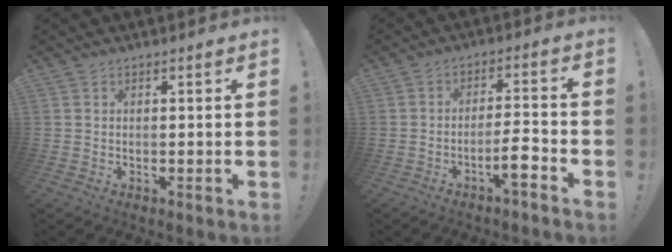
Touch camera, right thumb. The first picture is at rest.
{"total": 7.2, "force": [-4.2, 1.4, 5.7], "torque": [-0.081, 0.018, -0.071]}